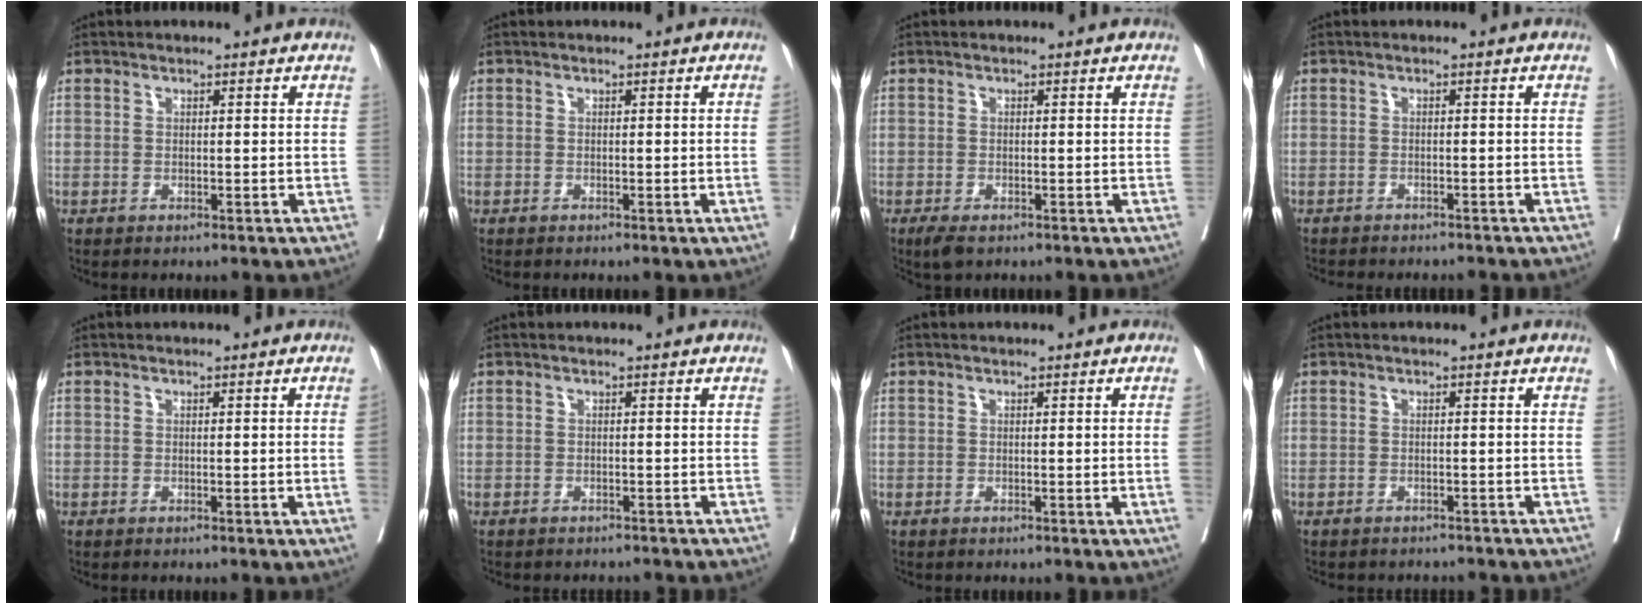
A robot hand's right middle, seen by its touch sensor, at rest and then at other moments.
{"total": 0.6, "force": [-0.1, -0.2, 0.5], "torque": [-0.004, 0.001, -0.001]}
{"total": 2.5, "force": [-1.7, 0.9, 1.6], "torque": [-0.032, -0.007, -0.025]}
{"total": 7.3, "force": [-6.6, 1.9, 2.4], "torque": [-0.033, -0.006, -0.083]}
{"total": 1.0, "force": [-0.2, -0.3, 0.9], "torque": [-0.008, 0.001, -0.004]}
{"total": 5.4, "force": [-5.1, 1.4, 1.3], "torque": [-0.016, -0.005, -0.061]}
{"total": 0.9, "force": [-0.2, -0.3, 0.8], "torque": [-0.006, 0.001, -0.004]}
{"total": 6.7, "force": [-6.2, 1.9, 1.4], "torque": [-0.022, -0.003, -0.074]}